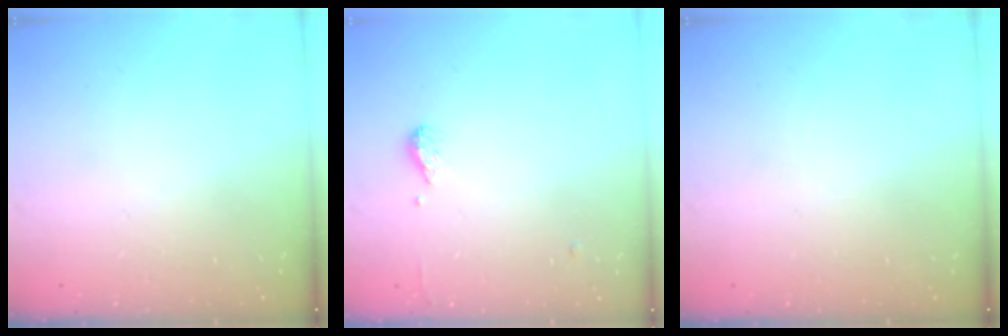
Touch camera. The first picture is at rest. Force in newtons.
{"total": 6.1, "press": 6.0, "slide": 0.7}
{"total": 0.0}